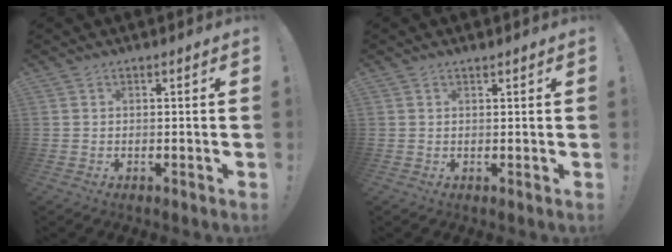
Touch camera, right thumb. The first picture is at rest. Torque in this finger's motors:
{"motor_torque": [-0.23, -0.03, 0.04, 0.23, 0.00]}